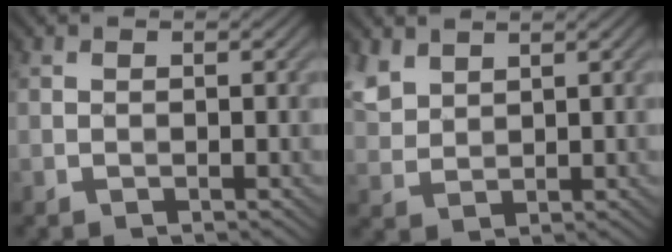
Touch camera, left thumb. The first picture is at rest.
{"total": 3.8, "force": [2.7, 2.1, 1.8], "torque": [-0.054, 0.002, 0.062]}